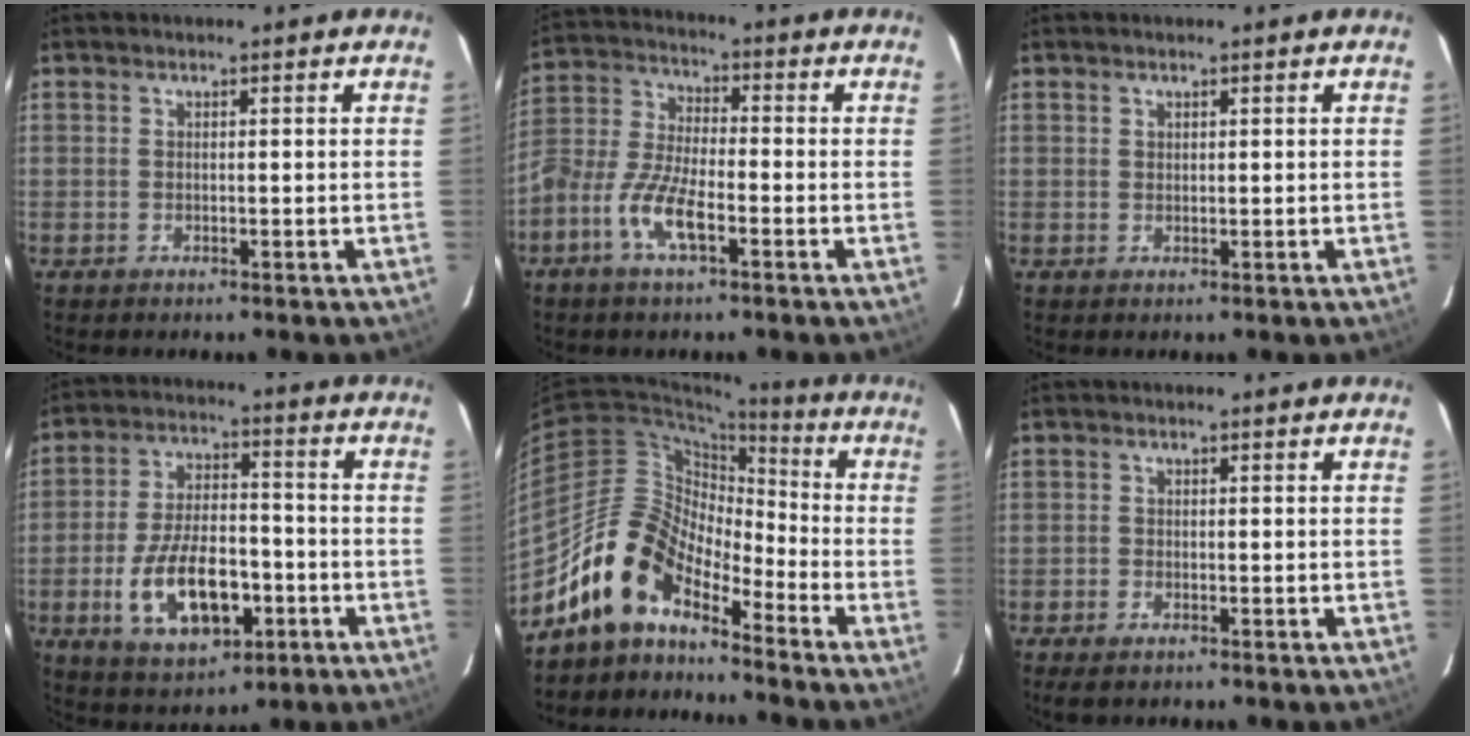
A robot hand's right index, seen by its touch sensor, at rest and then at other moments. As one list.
[{"total": 9.9, "force": [-4.7, 3.5, 8.0], "torque": [-0.177, 0.003, -0.101]}, {"total": 0.7, "force": [0.4, 0.5, 0.1], "torque": [-0.001, 0.003, 0.006]}, {"total": 14.9, "force": [-5.0, 7.5, 11.8], "torque": [-0.236, 0.003, -0.072]}, {"total": 12.2, "force": [-9.9, 5.1, 4.9], "torque": [-0.085, 0.028, -0.198]}, {"total": 2.3, "force": [-1.7, 1.1, 1.2], "torque": [-0.030, -0.005, -0.033]}]